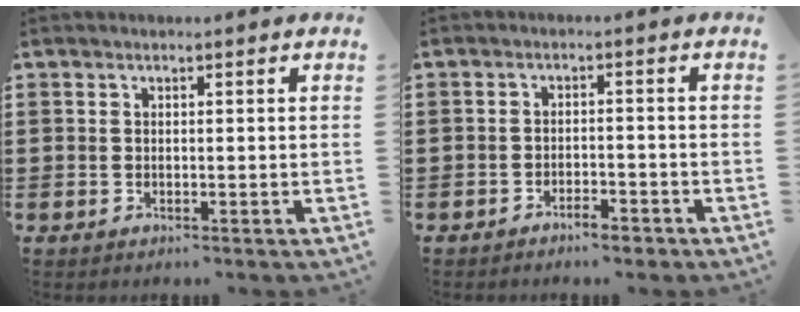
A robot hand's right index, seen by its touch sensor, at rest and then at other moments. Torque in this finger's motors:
{"motor_torque": [0.24, 0.32, 0.00, 0.02]}